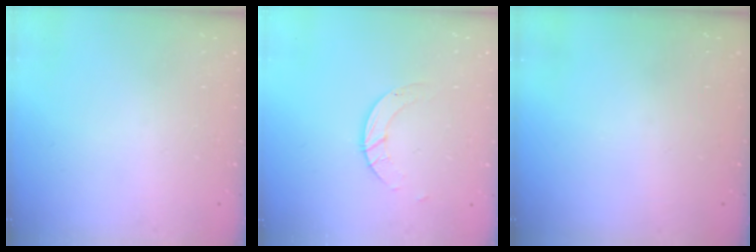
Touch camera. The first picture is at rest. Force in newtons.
{"total": 3.6, "press": 3.6, "slide": 0.2}
{"total": 0.0}